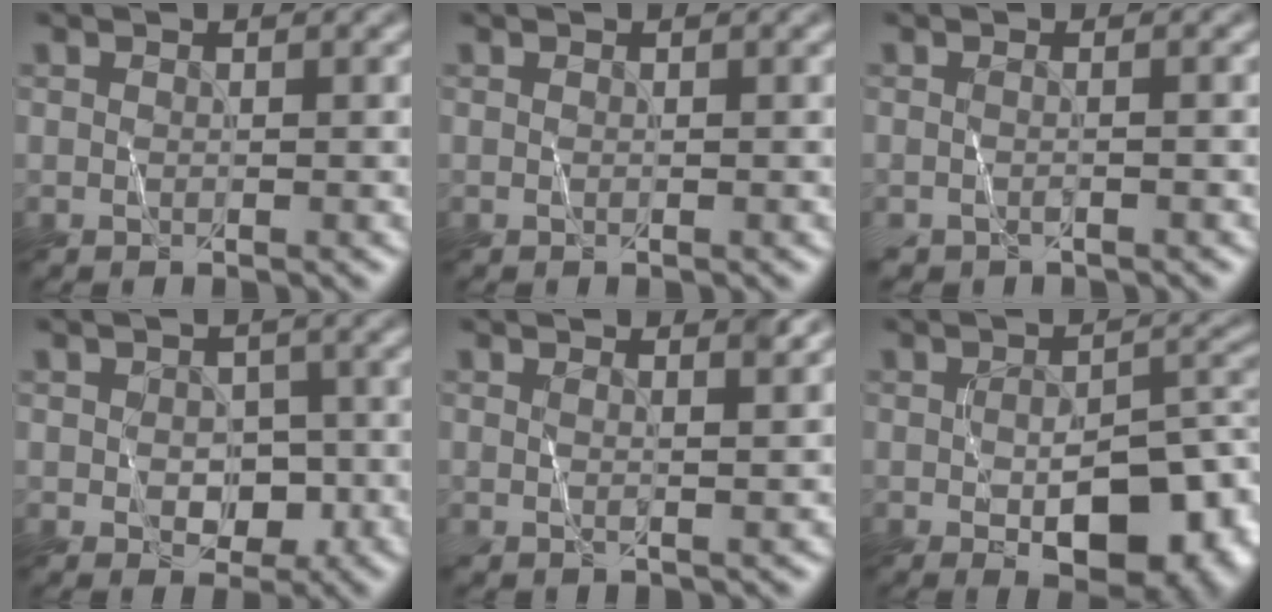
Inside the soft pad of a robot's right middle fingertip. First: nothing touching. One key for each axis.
{"total": 0.0}
{"total": 0.9, "fx": -0.5, "fy": 0.2, "fz": 0.7, "tx": -0.011, "ty": -0.004, "tz": -0.011}
{"total": 2.9, "fx": -0.6, "fy": 2.0, "fz": 2.0, "tx": -0.030, "ty": -0.004, "tz": -0.004}
{"total": 2.4, "fx": 1.7, "fy": 0.8, "fz": 1.4, "tx": -0.010, "ty": 0.005, "tz": 0.005}
{"total": 9.6, "fx": -3.3, "fy": 4.3, "fz": 7.9, "tx": -0.122, "ty": -0.013, "tz": -0.037}